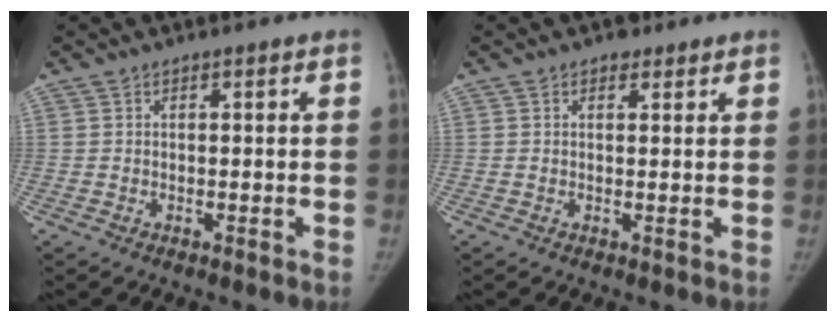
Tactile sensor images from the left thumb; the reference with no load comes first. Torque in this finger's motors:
{"motor_torque": [0.19, 0.02, 0.41, -0.58, 0.05]}